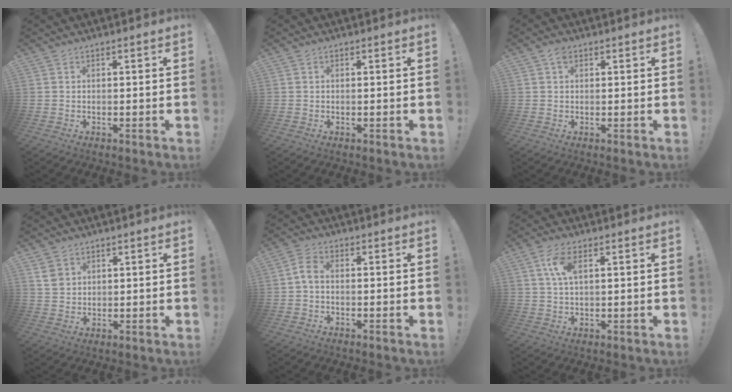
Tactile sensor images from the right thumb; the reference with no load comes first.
{"total": 0.0}
{"total": 2.2, "force": [1.0, 1.4, 1.2], "torque": [-0.015, 0.001, 0.017]}
{"total": 4.3, "force": [2.2, 3.3, 1.7], "torque": [-0.016, -0.008, 0.043]}
{"total": 4.2, "force": [-0.4, 2.2, 3.5], "torque": [-0.075, 0.007, -0.008]}
{"total": 6.4, "force": [2.0, 2.8, 5.4], "torque": [-0.098, 0.005, 0.035]}